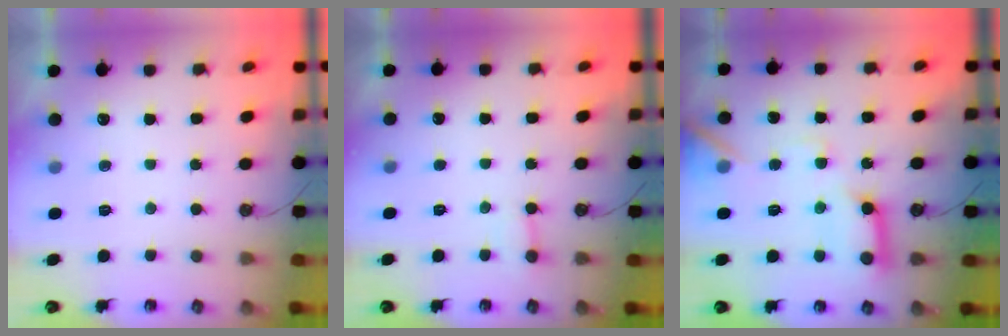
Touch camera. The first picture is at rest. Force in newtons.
{"total": 3.8, "press": 3.8, "slide": 0.4}
{"total": 15.4, "press": 15.3, "slide": 1.8}